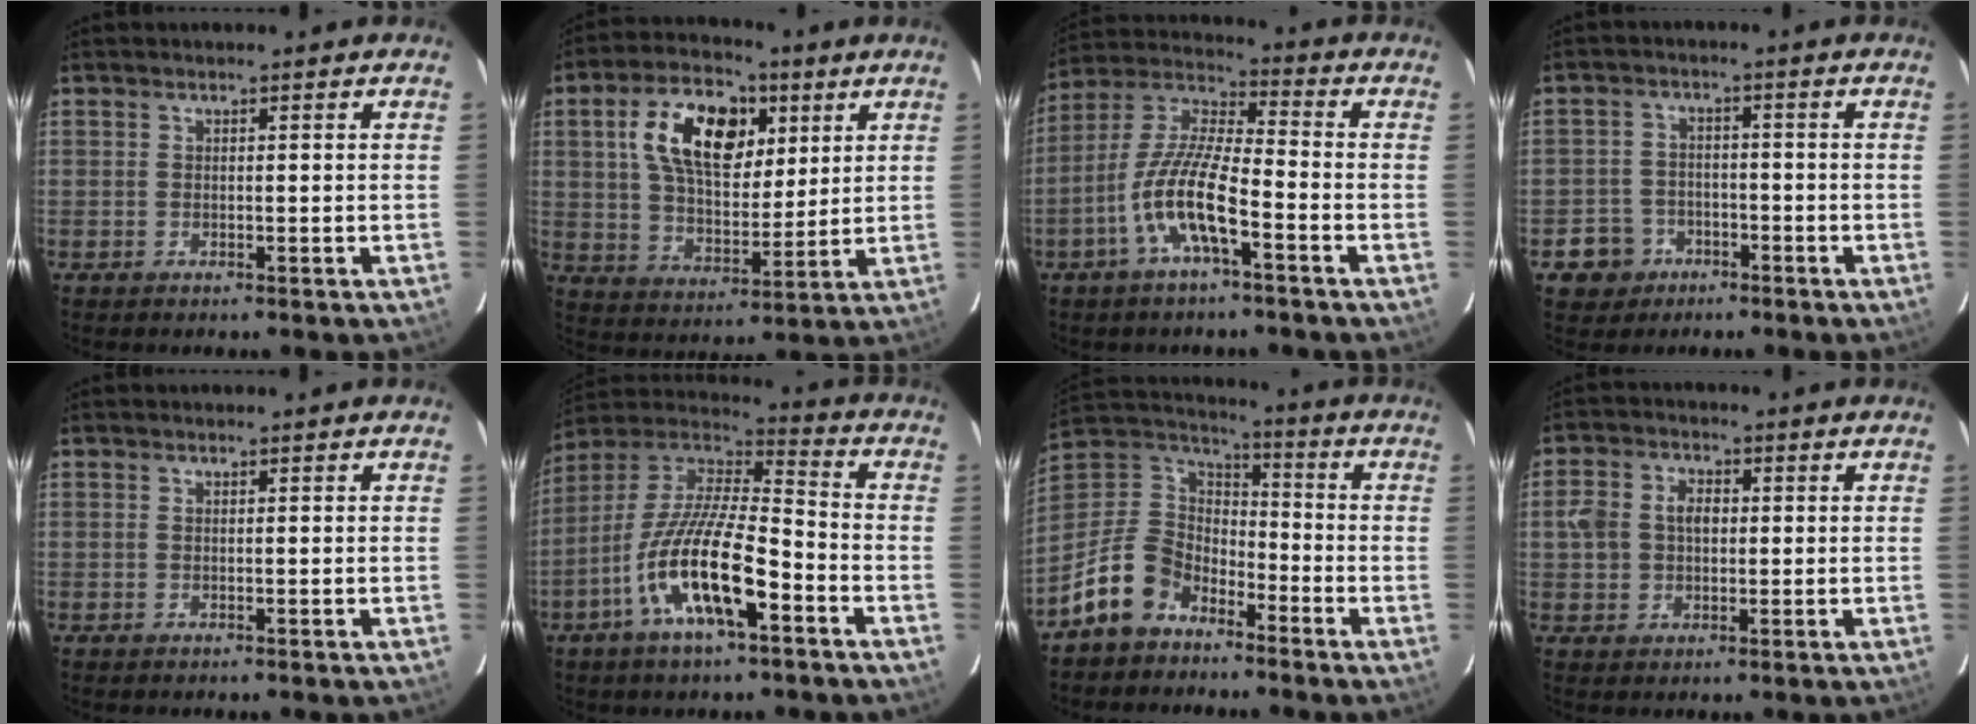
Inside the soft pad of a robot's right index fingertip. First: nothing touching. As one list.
[{"total": 16.3, "force": [5.7, 9.2, 12.1], "torque": [-0.222, 0.020, 0.101]}, {"total": 12.0, "force": [-5.3, 2.5, 10.5], "torque": [-0.219, 0.001, -0.106]}, {"total": 6.2, "force": [-3.1, 5.3, 0.7], "torque": [-0.031, 0.020, -0.046]}, {"total": 0.0}, {"total": 17.8, "force": [-7.9, 4.9, 15.1], "torque": [-0.292, -0.019, -0.155]}, {"total": 13.0, "force": [-8.6, 8.1, 5.3], "torque": [-0.134, 0.027, -0.159]}, {"total": 6.4, "force": [0.3, 5.1, 3.8], "torque": [-0.078, 0.019, 0.006]}]